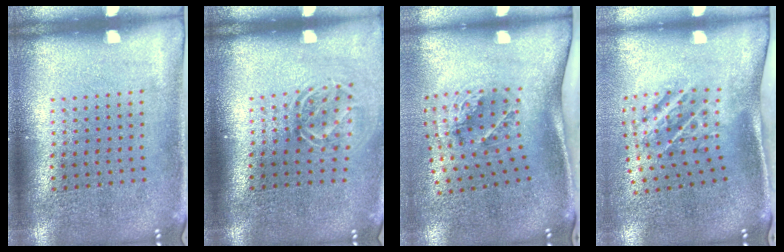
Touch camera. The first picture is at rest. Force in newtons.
{"total": 1.7, "press": 1.2, "slide": 1.2}
{"total": 1.9, "press": 1.2, "slide": 1.4}
{"total": 2.0, "press": 1.2, "slide": 1.6}